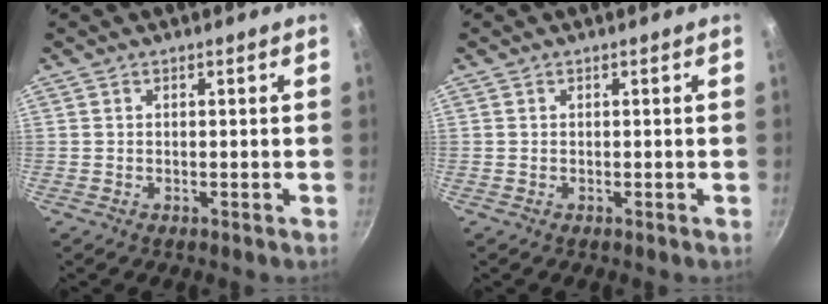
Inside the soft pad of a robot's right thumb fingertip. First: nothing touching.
{"total": 0.0}